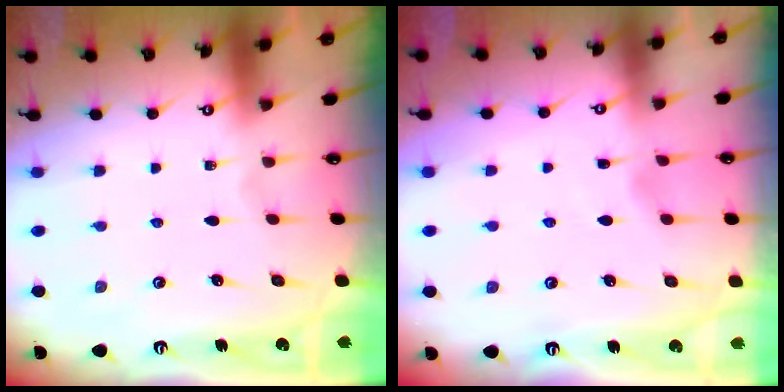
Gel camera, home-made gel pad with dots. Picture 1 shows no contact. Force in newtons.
{"total": 2.1, "press": 2.1, "slide": 0.3}